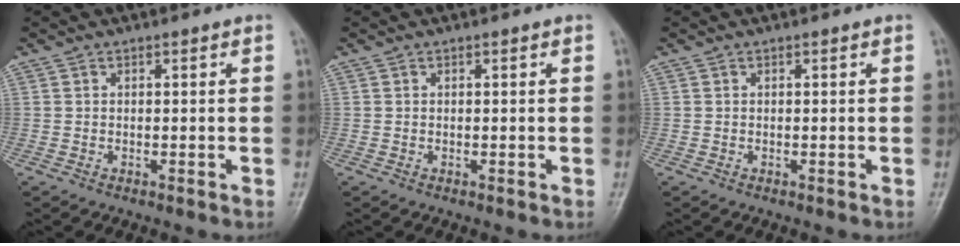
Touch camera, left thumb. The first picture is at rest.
{"total": 0.0}
{"total": 0.0}